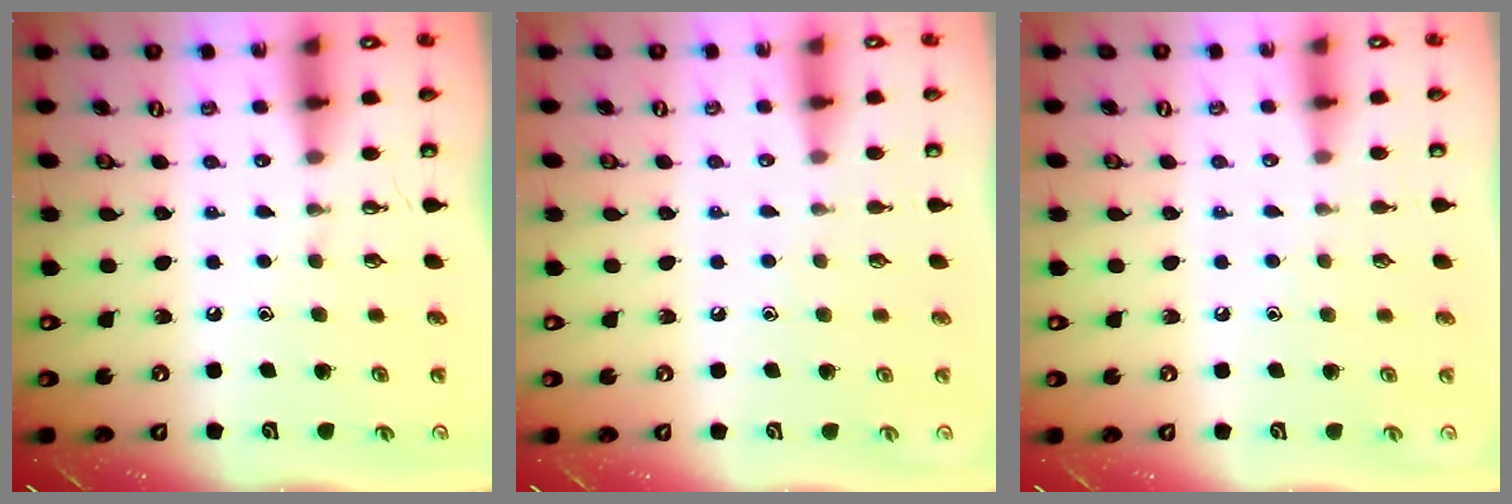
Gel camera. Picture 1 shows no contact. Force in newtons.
{"total": 4.5, "press": 4.4, "slide": 0.6}
{"total": 4.5, "press": 4.4, "slide": 0.6}